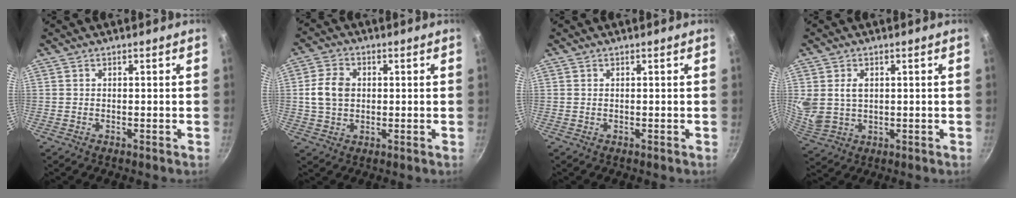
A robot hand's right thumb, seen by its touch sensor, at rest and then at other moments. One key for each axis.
{"total": 7.3, "fx": 0.7, "fy": 5.5, "fz": 4.7, "tx": -0.078, "ty": 0.009, "tz": 0.008}
{"total": 0.0}
{"total": 6.9, "fx": 1.6, "fy": 5.0, "fz": 4.5, "tx": -0.078, "ty": -0.014, "tz": 0.041}